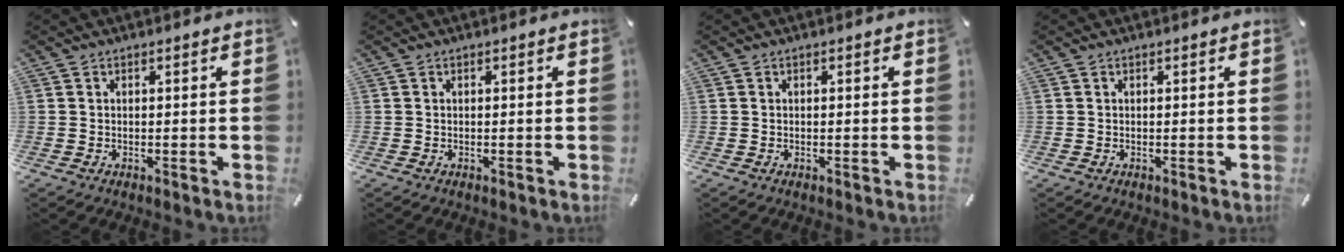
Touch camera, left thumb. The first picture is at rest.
{"total": 0.0}
{"total": 0.0}
{"total": 0.0}